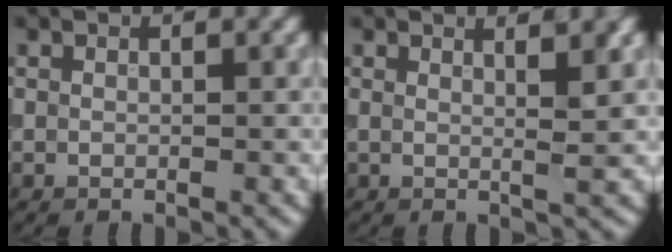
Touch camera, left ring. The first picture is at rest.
{"total": 3.2, "force": [1.4, 1.0, 2.7], "torque": [-0.022, 0.015, -0.004]}